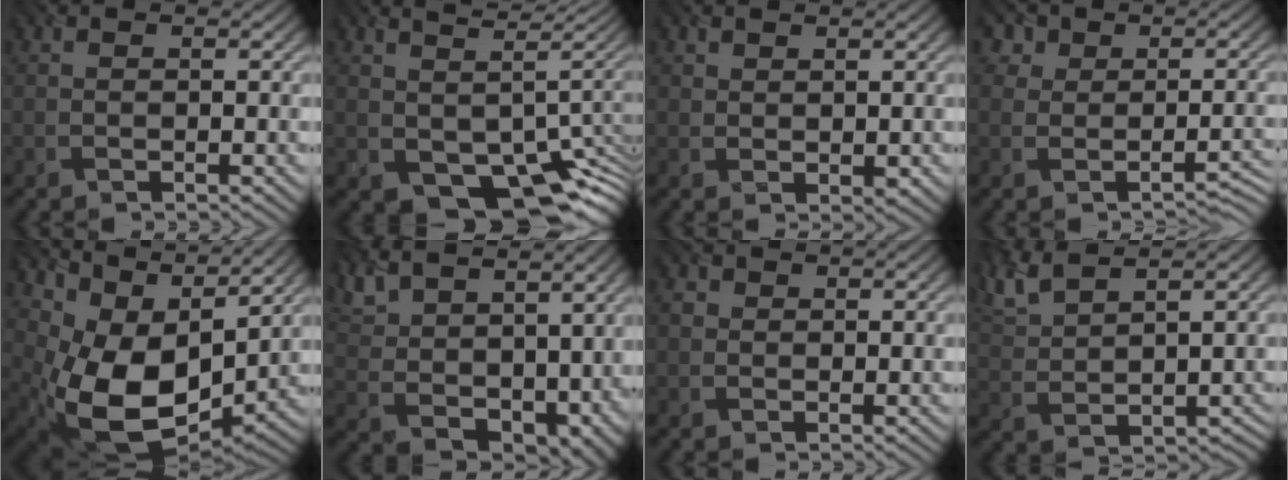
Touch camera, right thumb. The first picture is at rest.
{"total": 10.4, "force": [-0.6, 6.2, 8.3], "torque": [-0.130, -0.031, 0.011]}
{"total": 1.7, "force": [1.1, 1.0, 0.7], "torque": [-0.013, -0.004, 0.025]}
{"total": 3.4, "force": [1.2, 2.8, 1.5], "torque": [-0.014, -0.004, 0.016]}
{"total": 13.2, "force": [2.5, 8.6, 9.7], "torque": [-0.192, -0.025, 0.055]}
{"total": 12.8, "force": [7.3, 6.6, 8.2], "torque": [-0.204, 0.008, 0.149]}
{"total": 1.4, "force": [0.3, 1.4, 0.4], "torque": [-0.009, -0.001, -0.001]}
{"total": 6.7, "force": [5.1, 1.9, 3.9], "torque": [-0.095, 0.019, 0.110]}